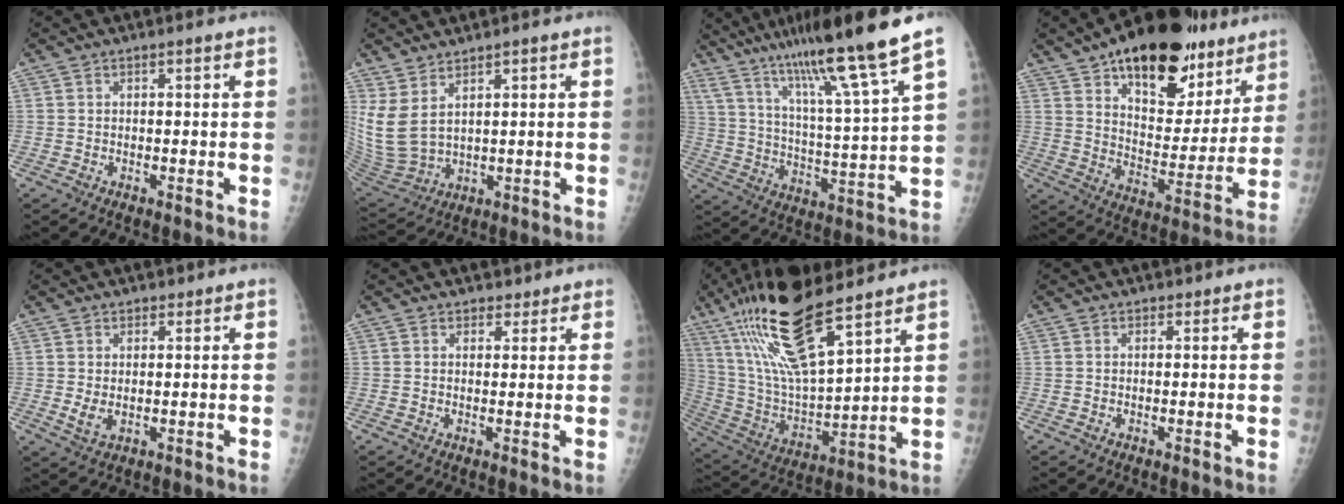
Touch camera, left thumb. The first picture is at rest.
{"total": 10.4, "force": [4.4, 6.1, 7.2], "torque": [-0.161, -0.029, 0.111]}
{"total": 19.4, "force": [13.5, 0.2, 14.0], "torque": [-0.215, -0.054, 0.228]}
{"total": 26.3, "force": [16.8, 12.6, 15.8], "torque": [-0.189, -0.056, 0.254]}
{"total": 3.0, "force": [0.6, 2.1, 2.0], "torque": [-0.033, -0.010, 0.015]}
{"total": 1.8, "force": [1.3, 1.2, 0.1], "torque": [0.017, -0.006, 0.012]}
{"total": 21.6, "force": [14.0, 5.0, 15.6], "torque": [-0.293, -0.051, 0.268]}
{"total": 0.0}